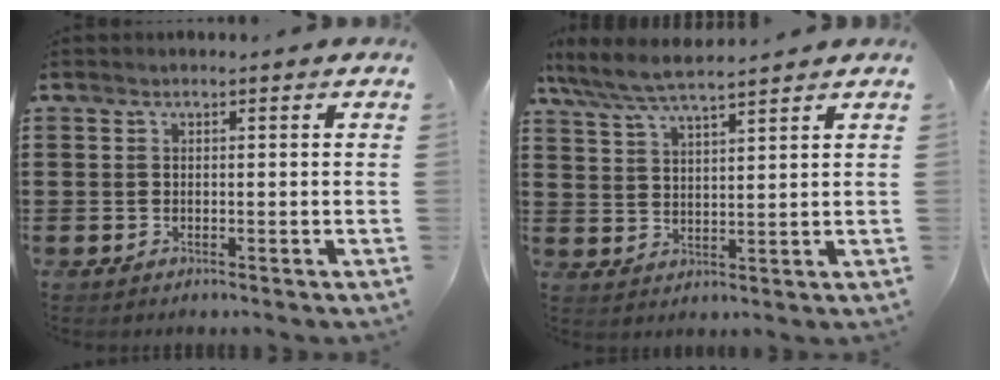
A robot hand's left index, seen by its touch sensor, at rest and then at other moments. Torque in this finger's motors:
{"motor_torque": [2.14, 0.00, 0.30, 0.11]}